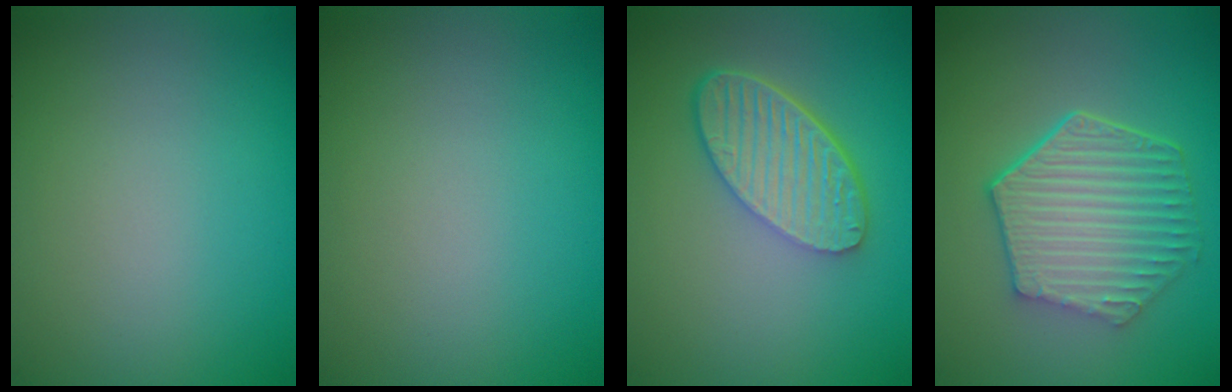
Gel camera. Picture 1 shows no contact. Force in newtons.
{"total": 0.0}
{"total": 5.6, "press": 4.2, "slide": 3.8}
{"total": 6.5, "press": 4.9, "slide": 4.3}